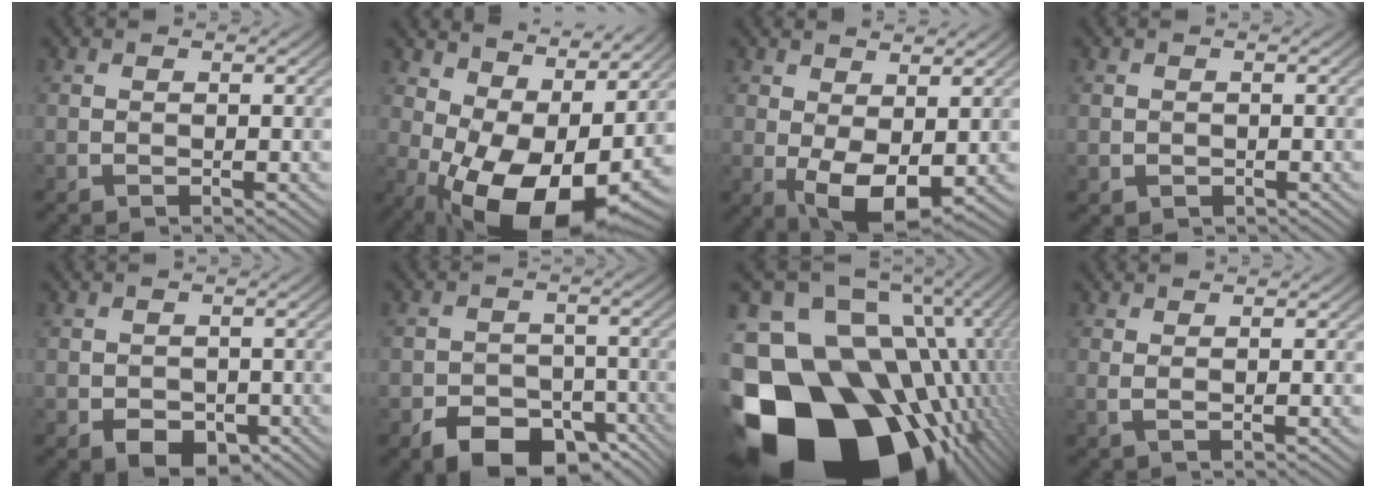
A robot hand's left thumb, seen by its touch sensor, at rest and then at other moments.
{"total": 11.4, "force": [0.4, 6.7, 9.2], "torque": [-0.127, 0.002, 0.013]}
{"total": 7.1, "force": [0.9, 4.1, 5.8], "torque": [-0.111, -0.004, 0.018]}
{"total": 0.7, "force": [-0.3, 0.6, 0.0], "torque": [-0.017, 0.001, -0.006]}
{"total": 3.5, "force": [-2.1, 2.4, 1.5], "torque": [-0.039, -0.005, -0.042]}
{"total": 8.6, "force": [-6.0, 5.3, 3.2], "torque": [-0.027, -0.025, -0.118]}
{"total": 21.6, "force": [-9.9, 14.2, 12.9], "torque": [-0.241, -0.040, -0.146]}
{"total": 0.6, "force": [0.5, 0.0, 0.3], "torque": [-0.002, -0.003, 0.012]}